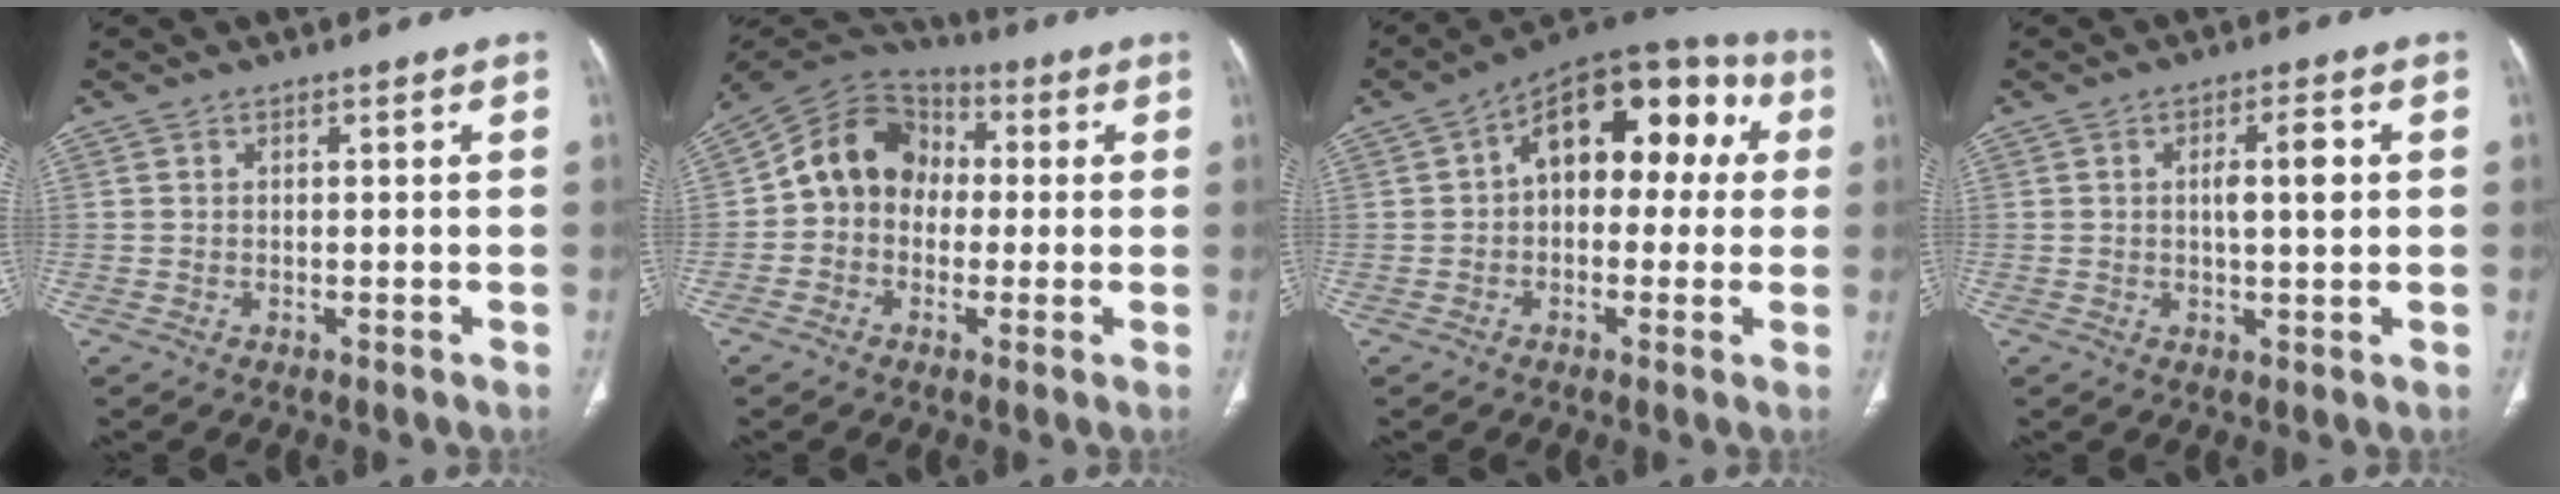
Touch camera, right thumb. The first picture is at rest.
{"total": 12.1, "force": [0.0, 10.2, 6.6], "torque": [-0.089, 0.037, -0.017]}
{"total": 17.0, "force": [3.1, 10.0, 13.4], "torque": [-0.136, 0.050, 0.032]}
{"total": 5.4, "force": [0.7, 1.6, 5.1], "torque": [-0.081, 0.007, 0.013]}